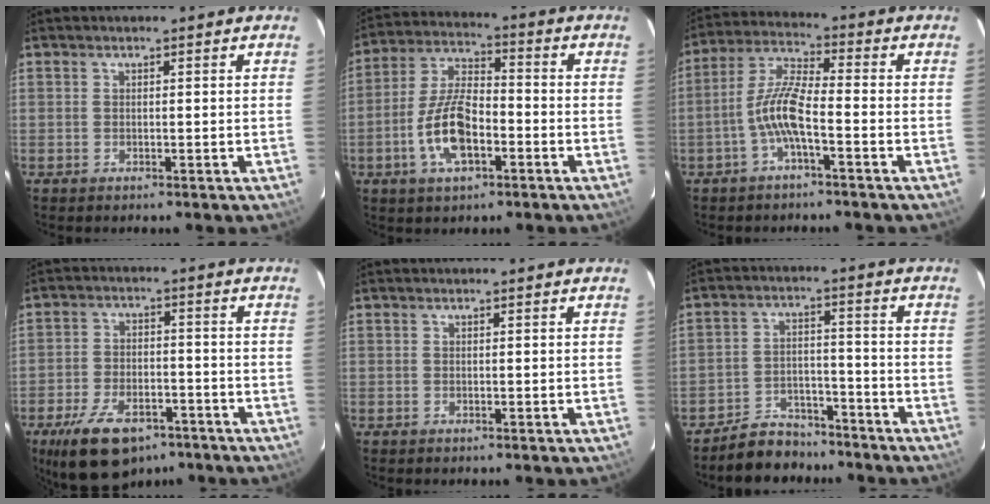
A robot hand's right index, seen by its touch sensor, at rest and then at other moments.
{"total": 11.9, "force": [-4.2, 5.1, 9.9], "torque": [-0.209, 0.005, -0.077]}
{"total": 7.6, "force": [-3.0, 1.3, 6.9], "torque": [-0.155, 0.013, -0.059]}
{"total": 14.4, "force": [-9.3, 7.3, 8.3], "torque": [-0.178, -0.010, -0.151]}
{"total": 0.0}
{"total": 8.9, "force": [-7.7, 4.2, 1.5], "torque": [-0.049, 0.019, -0.113]}